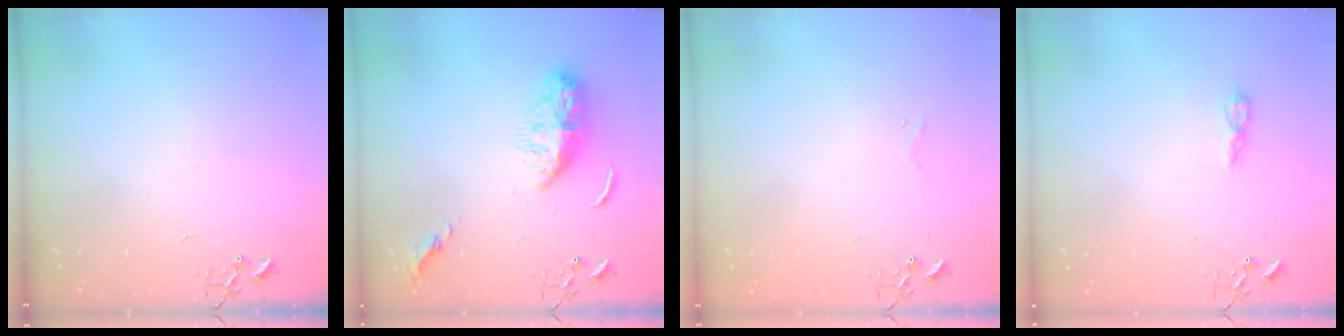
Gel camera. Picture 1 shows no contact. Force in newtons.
{"total": 11.4, "press": 11.3, "slide": 0.9}
{"total": 3.4, "press": 3.4, "slide": 0.3}
{"total": 5.0, "press": 5.0, "slide": 0.6}